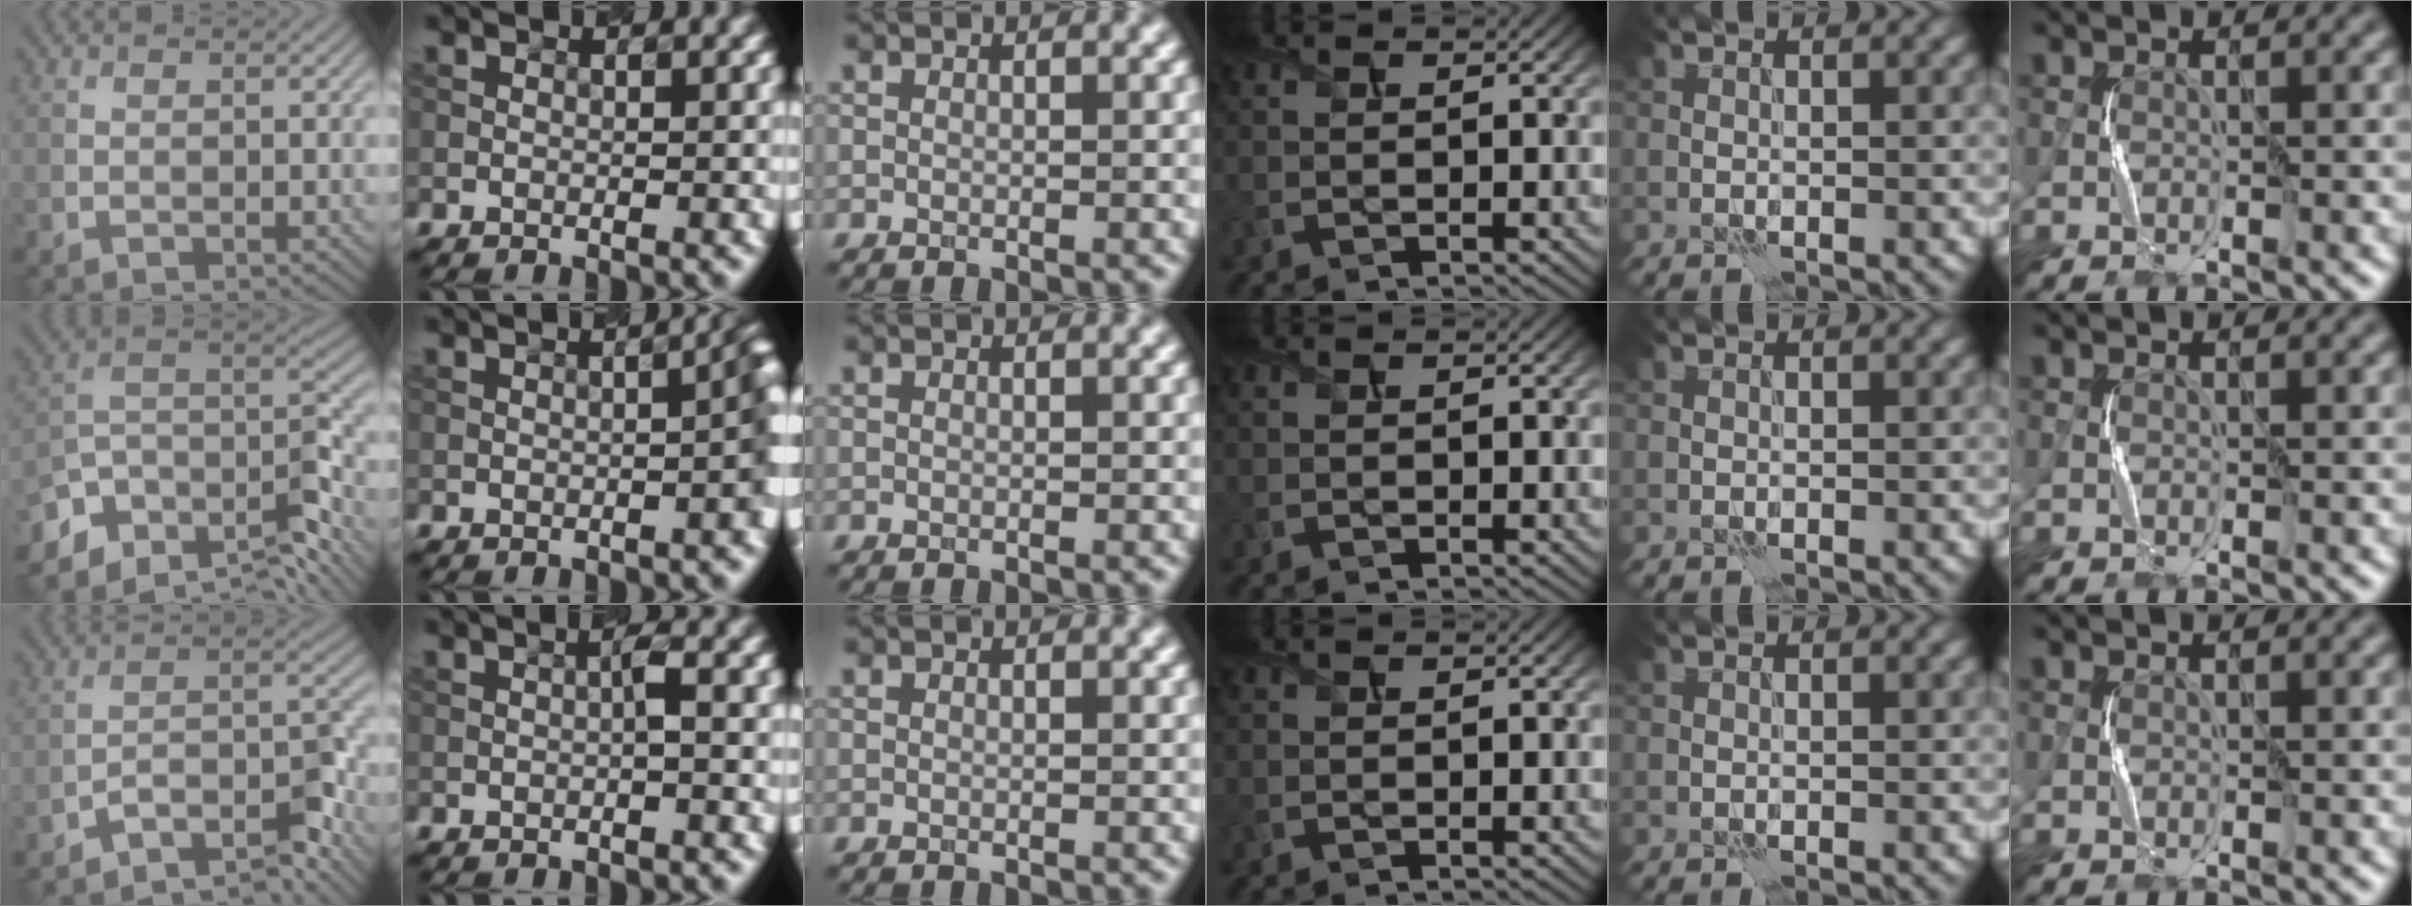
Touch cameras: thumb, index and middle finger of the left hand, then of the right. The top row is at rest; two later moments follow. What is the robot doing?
{"motion": "squeeze", "object": "air blower"}